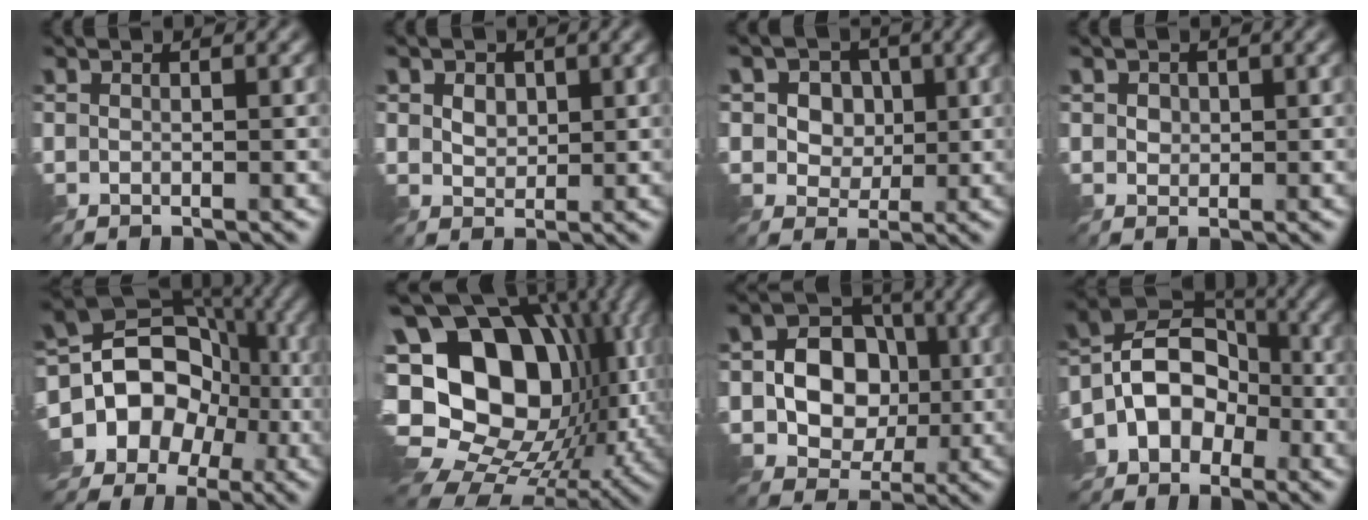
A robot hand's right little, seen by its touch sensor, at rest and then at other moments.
{"total": 1.9, "force": [0.6, 1.5, 1.0], "torque": [-0.023, -0.005, 0.005]}
{"total": 7.8, "force": [3.1, 6.2, 3.4], "torque": [-0.065, 0.007, 0.036]}
{"total": 1.2, "force": [0.4, 1.1, 0.4], "torque": [-0.011, -0.002, 0.009]}
{"total": 13.3, "force": [-4.9, 11.1, 5.4], "torque": [-0.087, 0.014, -0.101]}
{"total": 19.5, "force": [-0.5, 14.9, 12.6], "torque": [-0.233, 0.007, 0.004]}
{"total": 7.4, "force": [-0.3, 6.5, 3.6], "torque": [-0.049, 0.012, -0.018]}
{"total": 8.8, "force": [-4.0, 7.1, 3.4], "torque": [-0.060, 0.009, -0.093]}